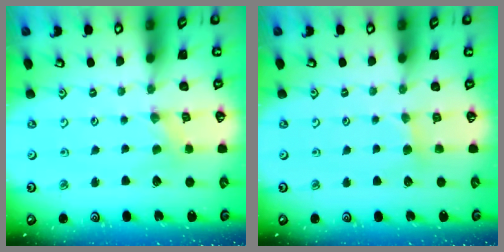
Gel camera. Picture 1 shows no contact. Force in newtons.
{"total": 3.2, "press": 3.2, "slide": 0.4}